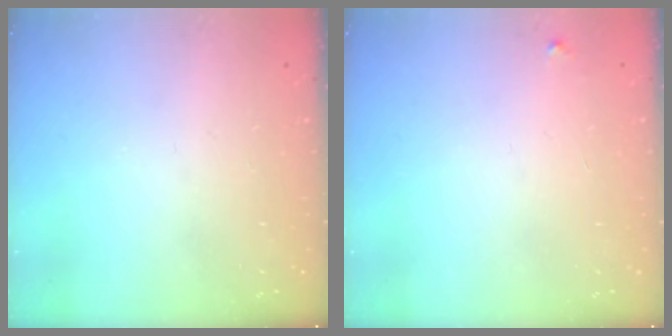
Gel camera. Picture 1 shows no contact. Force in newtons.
{"total": 2.3, "press": 2.3, "slide": 0.2}